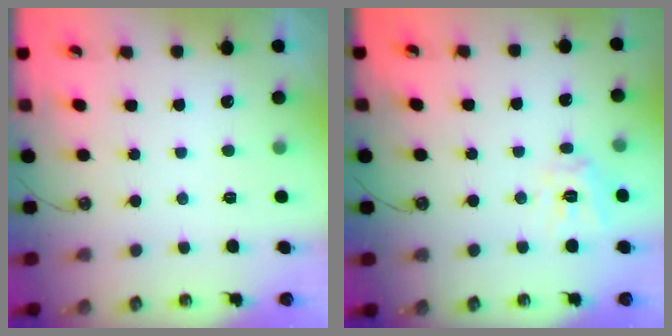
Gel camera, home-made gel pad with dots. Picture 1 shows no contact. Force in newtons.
{"total": 11.2, "press": 11.1, "slide": 1.0}